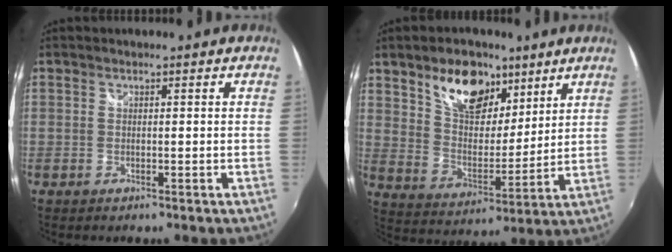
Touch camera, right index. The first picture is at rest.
{"total": 14.6, "force": [9.0, 8.3, 7.9], "torque": [-0.135, 0.015, 0.161]}